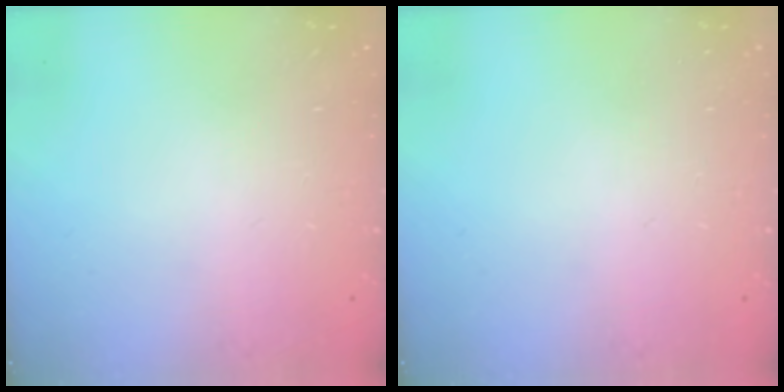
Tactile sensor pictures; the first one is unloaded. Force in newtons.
{"total": 0.0}